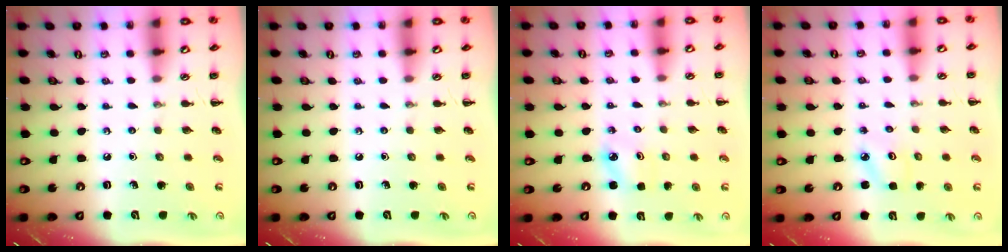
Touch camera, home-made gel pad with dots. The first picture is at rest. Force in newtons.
{"total": 0.0}
{"total": 2.5, "press": 2.5, "slide": 0.5}
{"total": 2.9, "press": 2.8, "slide": 0.5}